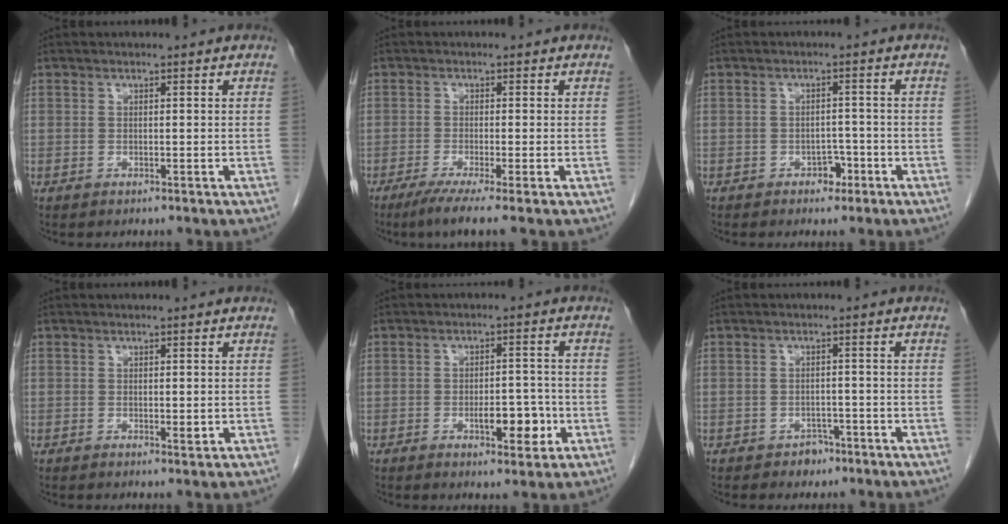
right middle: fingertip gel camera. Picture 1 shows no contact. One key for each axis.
{"total": 5.2, "fx": -3.5, "fy": -0.5, "fz": 3.8, "tx": -0.062, "ty": -0.016, "tz": -0.063}
{"total": 2.5, "fx": -1.4, "fy": 1.6, "fz": 1.2, "tx": -0.013, "ty": 0.006, "tz": -0.017}
{"total": 1.0, "fx": 0.0, "fy": 0.4, "fz": 0.8, "tx": -0.008, "ty": -0.003, "tz": 0.001}
{"total": 5.6, "fx": -1.9, "fy": 2.1, "fz": 4.8, "tx": -0.066, "ty": 0.001, "tz": -0.021}
{"total": 2.3, "fx": -1.5, "fy": 1.6, "fz": 0.6, "tx": -0.009, "ty": 0.006, "tz": -0.019}